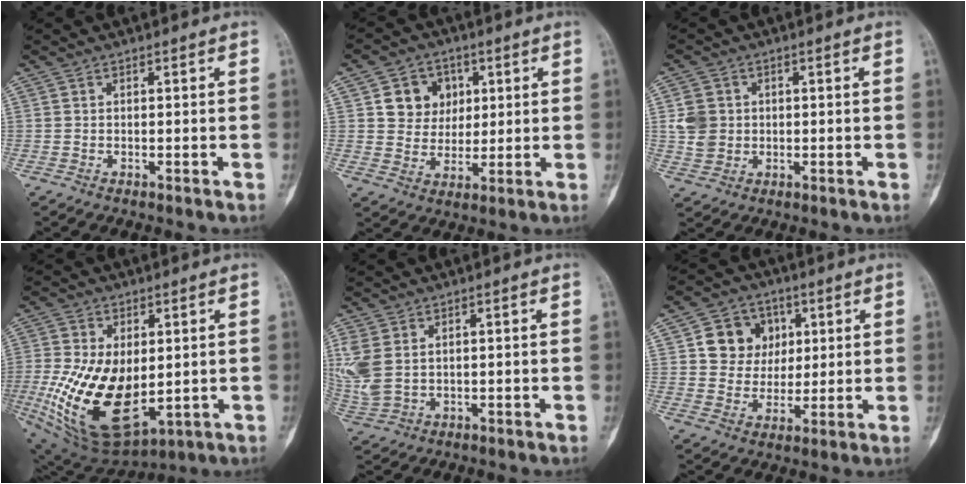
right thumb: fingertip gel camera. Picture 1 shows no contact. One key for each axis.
{"total": 8.6, "fx": 2.7, "fy": 7.6, "fz": 3.0, "tx": -0.008, "ty": -0.005, "tz": 0.046}
{"total": 5.7, "fx": 0.7, "fy": 5.0, "fz": 2.6, "tx": -0.036, "ty": 0.000, "tz": 0.018}
{"total": 20.4, "fx": -1.5, "fy": 11.7, "fz": 16.7, "tx": -0.326, "ty": -0.020, "tz": 0.006}
{"total": 8.8, "fx": 2.0, "fy": 6.0, "fz": 6.2, "tx": -0.163, "ty": 0.000, "tz": 0.055}
{"total": 9.9, "fx": 2.9, "fy": 8.8, "fz": 3.4, "tx": -0.010, "ty": -0.004, "tz": 0.049}